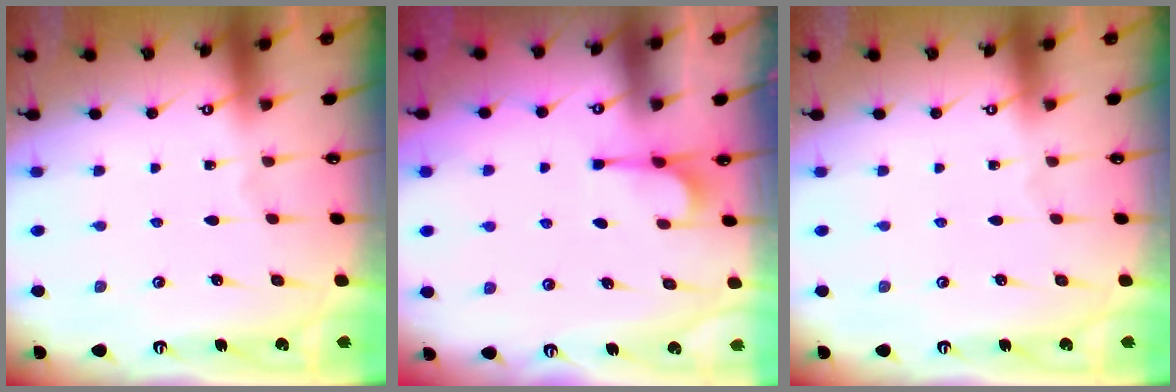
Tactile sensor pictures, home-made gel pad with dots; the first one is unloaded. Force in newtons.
{"total": 2.2, "press": 2.0, "slide": 0.9}
{"total": 0.0}